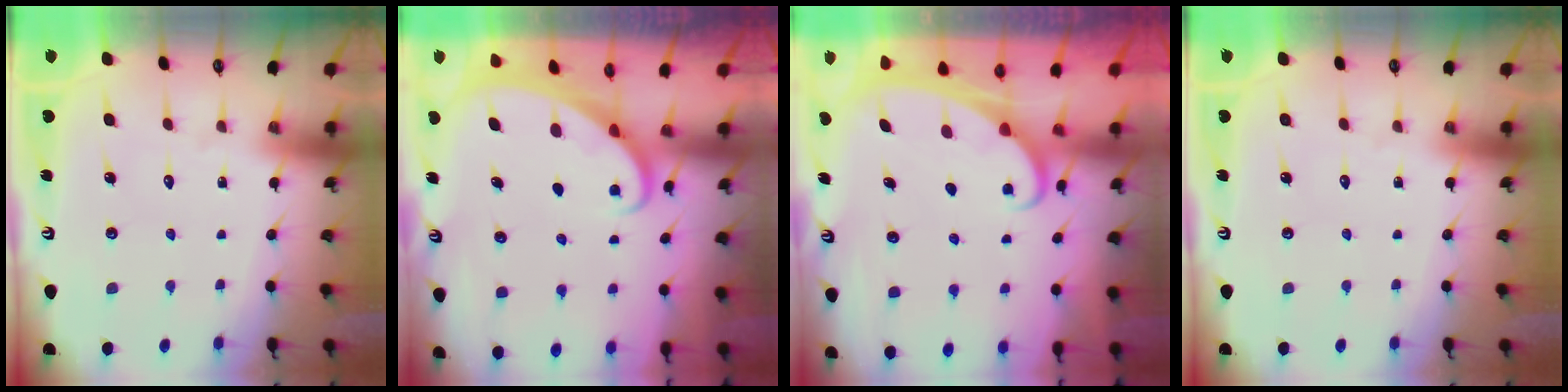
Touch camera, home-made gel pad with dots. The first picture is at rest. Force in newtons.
{"total": 1.7, "press": 1.7, "slide": 0.2}
{"total": 2.4, "press": 2.4, "slide": 0.3}
{"total": 0.0}